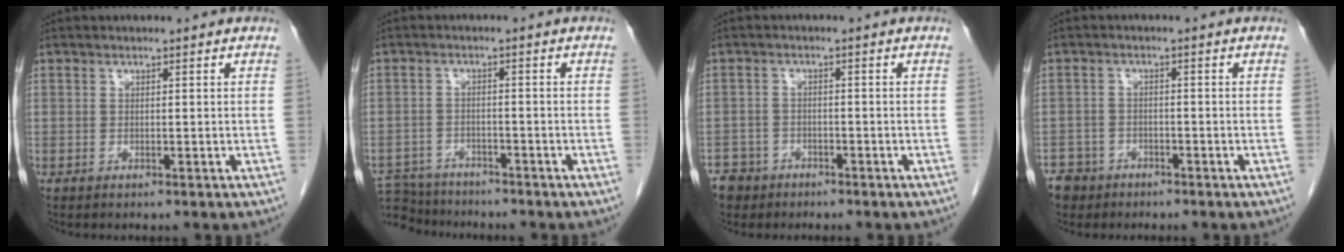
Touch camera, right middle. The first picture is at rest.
{"total": 8.3, "force": [-7.9, 2.4, 1.1], "torque": [-0.024, 0.002, -0.128]}
{"total": 5.2, "force": [-3.8, 3.6, 0.1], "torque": [-0.006, 0.004, -0.067]}
{"total": 5.4, "force": [-3.8, 3.8, 0.2], "torque": [-0.008, 0.004, -0.068]}